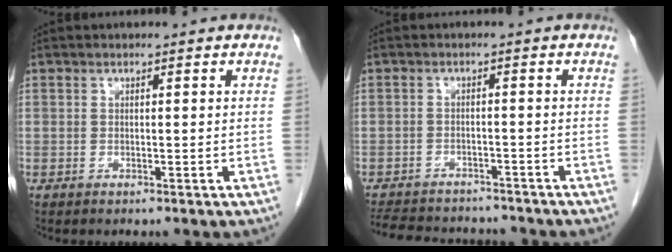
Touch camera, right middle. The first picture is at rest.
{"total": 12.9, "force": [-11.6, 4.0, 4.1], "torque": [-0.091, 0.002, -0.155]}